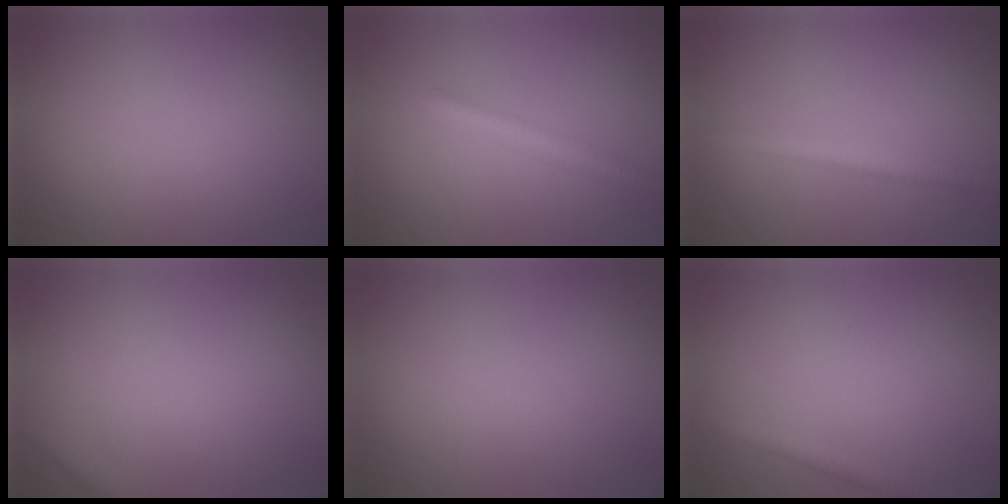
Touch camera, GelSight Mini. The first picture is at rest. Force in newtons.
{"total": 2.5, "press": 2.5, "slide": 0.2}
{"total": 2.3, "press": 2.3, "slide": 0.1}
{"total": 1.6, "press": 1.6, "slide": 0.1}
{"total": 0.0}
{"total": 1.5, "press": 1.5, "slide": 0.0}